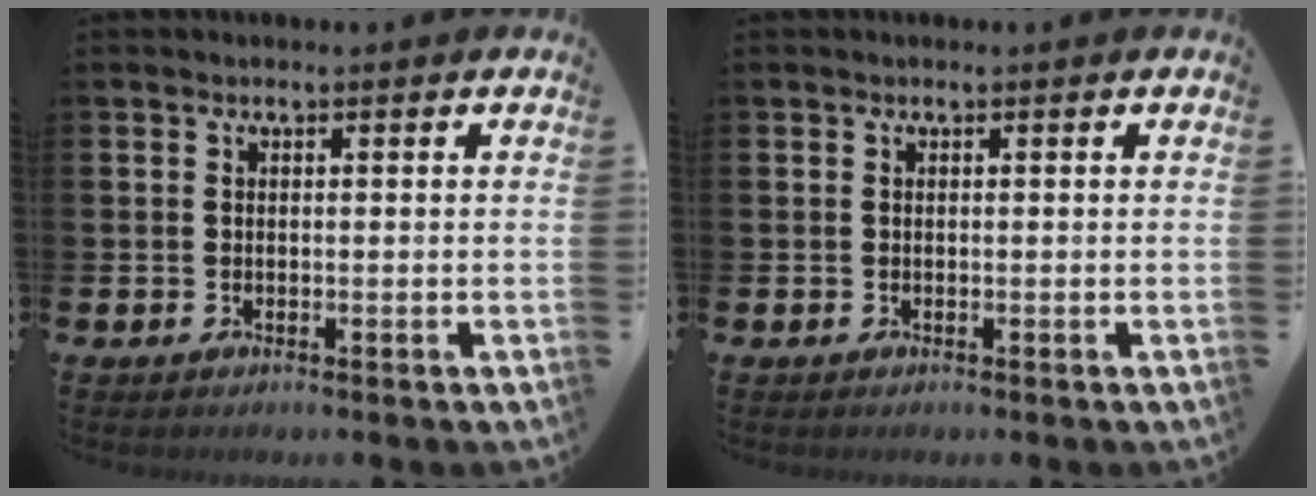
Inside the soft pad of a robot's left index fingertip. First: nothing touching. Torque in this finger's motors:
{"motor_torque": [-0.15, 0.15, 0.00, -0.01]}